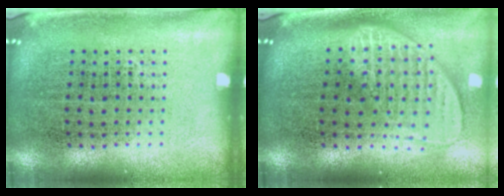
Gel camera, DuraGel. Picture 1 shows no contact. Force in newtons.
{"total": 2.1, "press": 1.6, "slide": 1.4}